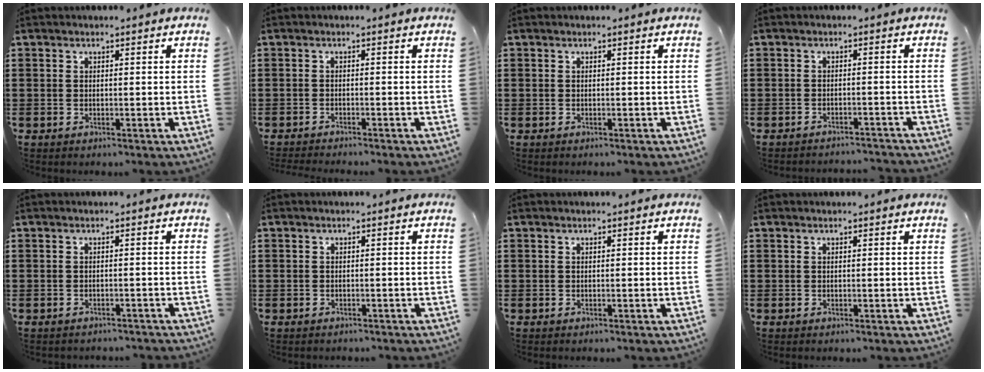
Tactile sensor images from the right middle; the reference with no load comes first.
{"total": 1.1, "force": [-1.1, -0.1, 0.1], "torque": [-0.003, 0.000, -0.022]}
{"total": 0.0}
{"total": 2.1, "force": [-2.1, 0.0, -0.1], "torque": [-0.004, 0.000, -0.047]}
{"total": 0.9, "force": [-0.9, 0.1, 0.1], "torque": [-0.004, 0.001, -0.020]}
{"total": 0.8, "force": [-0.7, 0.4, -0.1], "torque": [-0.001, 0.003, -0.015]}
{"total": 0.0}
{"total": 0.0}